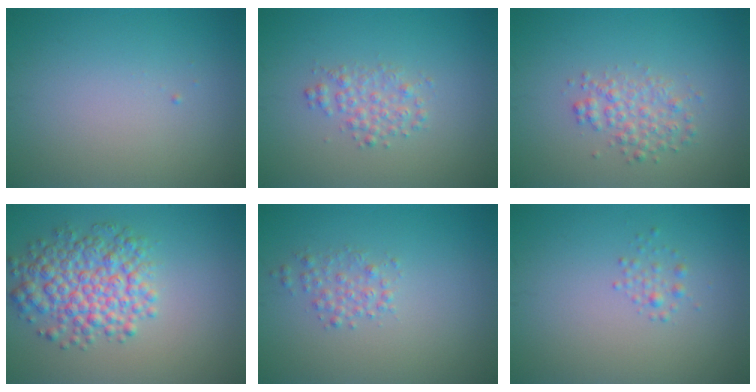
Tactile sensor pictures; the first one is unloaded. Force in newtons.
{"total": 2.0, "press": 2.0, "slide": 0.0}
{"total": 2.5, "press": 2.5, "slide": 0.1}
{"total": 5.8, "press": 5.8, "slide": 0.2}
{"total": 1.6, "press": 1.6, "slide": 0.0}
{"total": 1.0, "press": 1.0, "slide": 0.0}